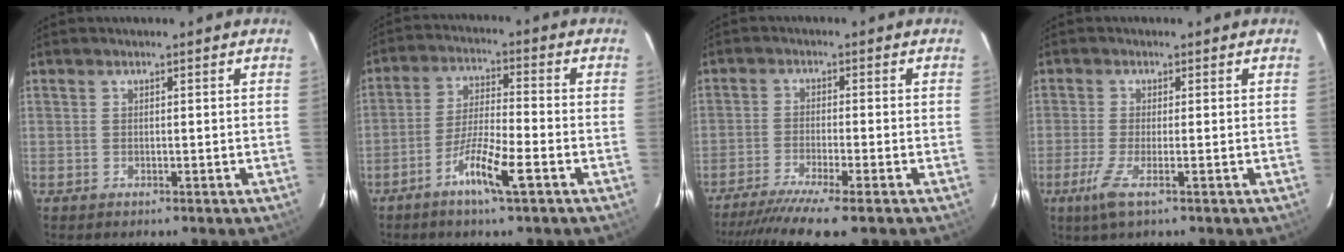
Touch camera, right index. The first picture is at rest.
{"total": 8.3, "force": [-4.4, 0.3, 7.0], "torque": [-0.133, -0.006, -0.083]}
{"total": 10.7, "force": [-8.7, -0.7, 6.3], "torque": [-0.089, -0.027, -0.136]}
{"total": 4.0, "force": [-1.9, 0.2, 3.5], "torque": [-0.073, -0.013, -0.040]}